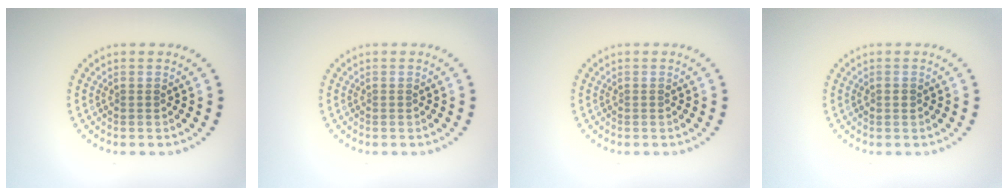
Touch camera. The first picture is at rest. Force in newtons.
{"total": 0.0}
{"total": 0.0}
{"total": 0.9, "press": 0.8, "slide": 0.2}